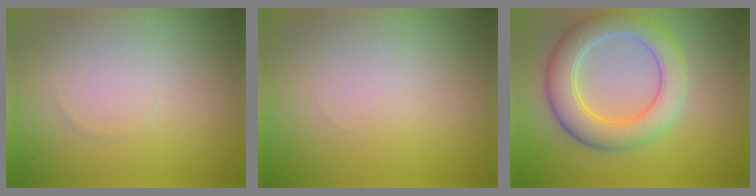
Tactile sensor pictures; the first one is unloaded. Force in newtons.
{"total": 0.0}
{"total": 6.0, "press": 6.0, "slide": 0.1}